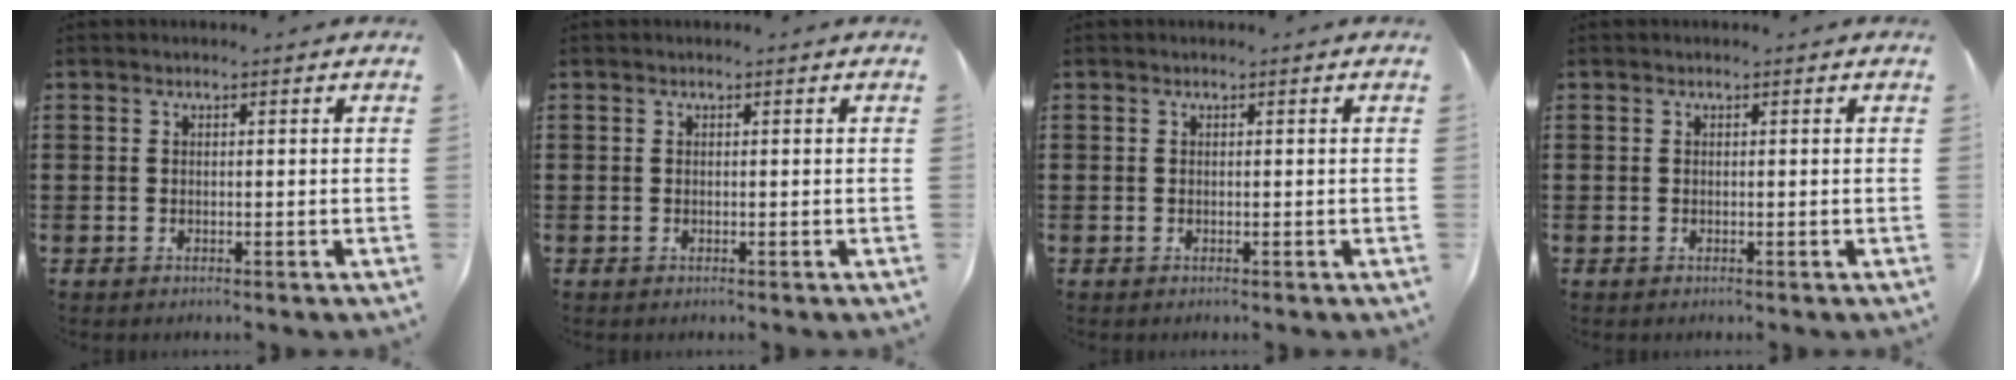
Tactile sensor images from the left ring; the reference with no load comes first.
{"total": 0.0}
{"total": 0.0}
{"total": 0.0}